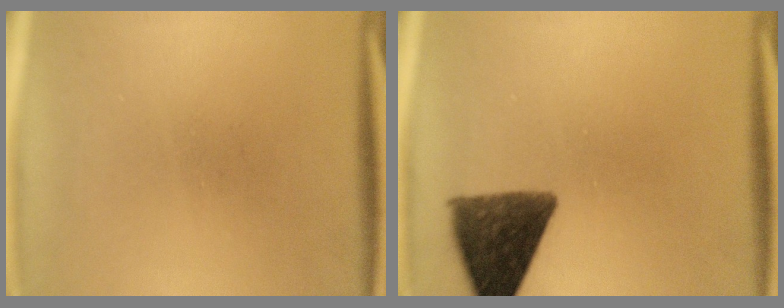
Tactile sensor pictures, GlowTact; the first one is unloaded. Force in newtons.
{"total": 11.0}